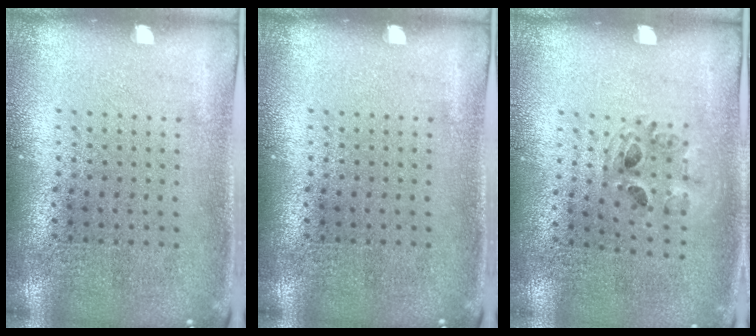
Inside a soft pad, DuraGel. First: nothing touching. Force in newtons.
{"total": 0.0}
{"total": 0.9, "press": 0.9, "slide": 0.1}